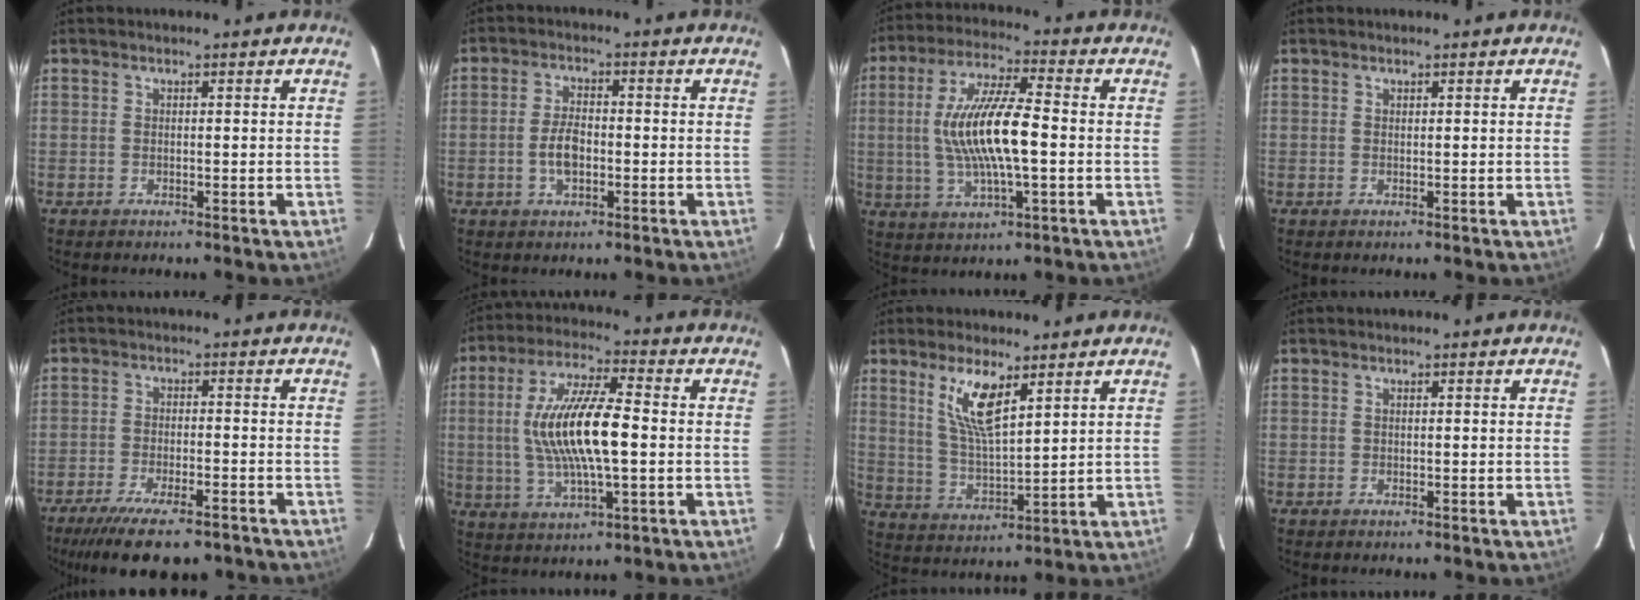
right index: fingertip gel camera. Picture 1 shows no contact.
{"total": 5.0, "force": [-1.3, 2.6, 4.1], "torque": [-0.082, 0.003, -0.019]}
{"total": 14.0, "force": [-0.5, 3.2, 13.6], "torque": [-0.265, 0.004, -0.008]}
{"total": 0.0}
{"total": 14.4, "force": [-11.1, 4.0, 8.2], "torque": [-0.174, -0.040, -0.173]}
{"total": 15.0, "force": [-0.1, 4.0, 14.5], "torque": [-0.282, 0.005, 0.001]}
{"total": 9.1, "force": [5.0, 2.4, 7.2], "torque": [-0.137, -0.004, 0.106]}
{"total": 0.0}